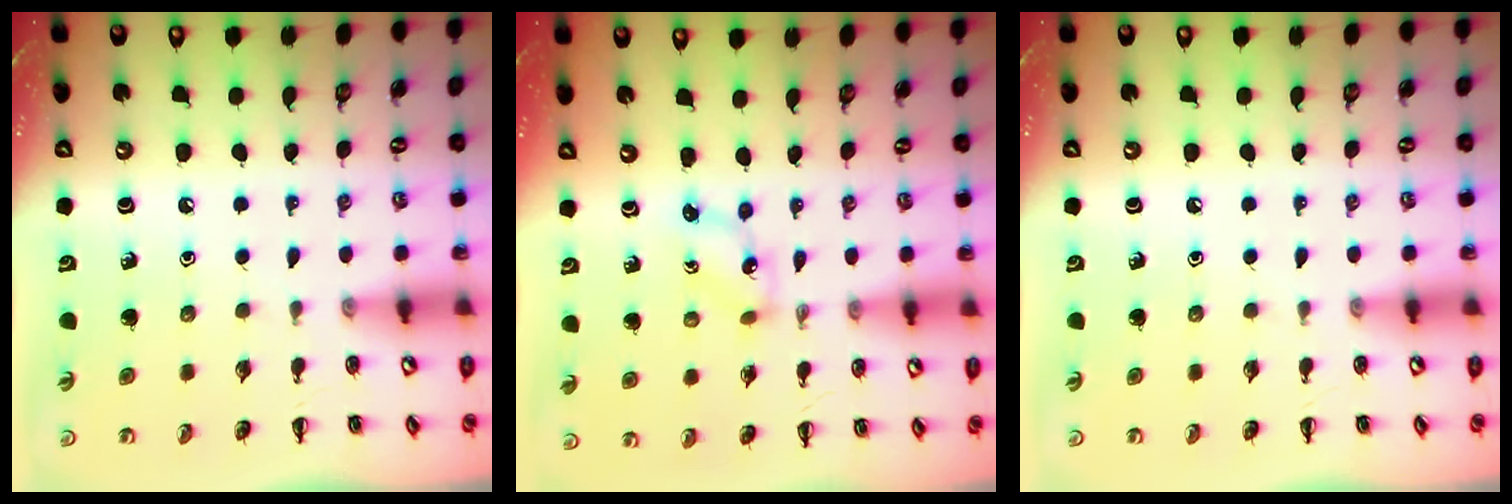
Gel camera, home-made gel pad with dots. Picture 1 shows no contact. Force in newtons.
{"total": 1.2, "press": 1.2, "slide": 0.1}
{"total": 0.0}